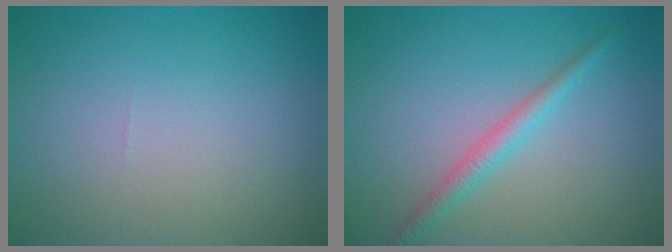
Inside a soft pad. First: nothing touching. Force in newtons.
{"total": 2.1, "press": 2.1, "slide": 0.0}